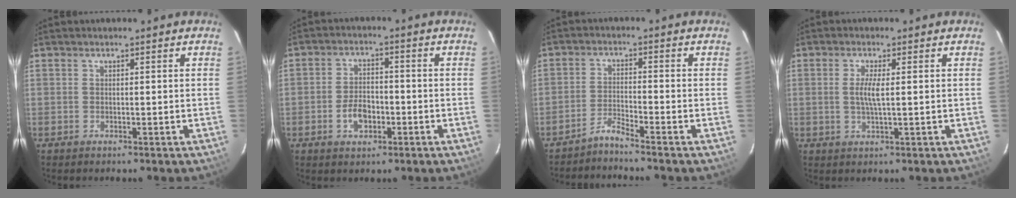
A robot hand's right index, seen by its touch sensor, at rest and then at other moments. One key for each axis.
{"total": 5.6, "fx": -2.2, "fy": 3.5, "fz": 3.7, "tx": -0.075, "ty": 0.009, "tz": -0.034}
{"total": 3.1, "fx": -2.9, "fy": -1.1, "fz": 0.4, "tx": -0.030, "ty": 0.009, "tz": -0.056}
{"total": 3.3, "fx": 0.2, "fy": 0.3, "fz": 3.3, "tx": -0.066, "ty": -0.004, "tz": 0.004}